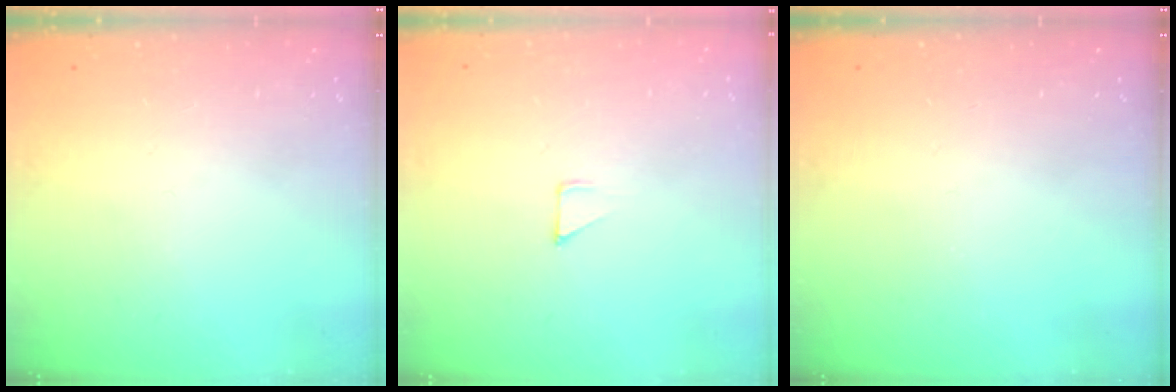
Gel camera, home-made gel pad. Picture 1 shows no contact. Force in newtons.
{"total": 2.8, "press": 2.8, "slide": 0.2}
{"total": 0.0}